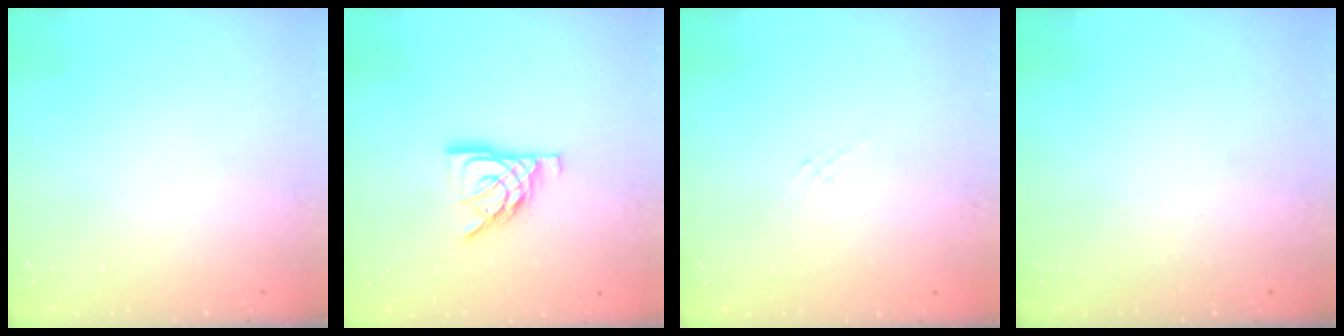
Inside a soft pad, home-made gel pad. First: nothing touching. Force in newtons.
{"total": 10.3, "press": 10.2, "slide": 0.8}
{"total": 2.1, "press": 2.0, "slide": 0.6}
{"total": 0.0}